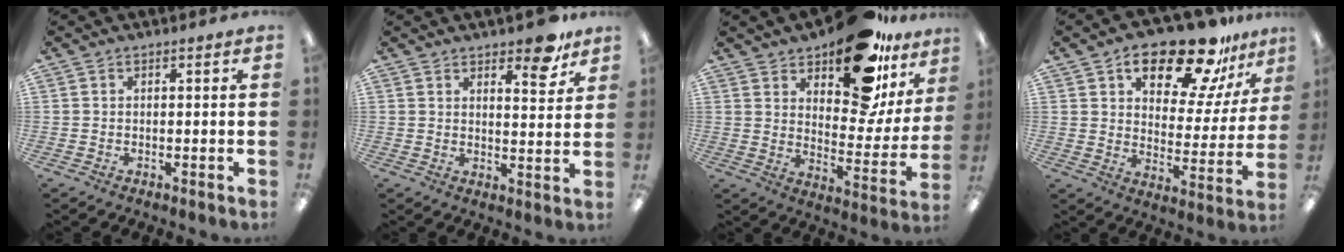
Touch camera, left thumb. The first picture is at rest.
{"total": 7.3, "force": [5.8, 2.6, 3.7], "torque": [-0.031, -0.038, 0.094]}
{"total": 19.5, "force": [14.6, 7.9, 10.2], "torque": [-0.133, -0.103, 0.245]}
{"total": 19.5, "force": [14.0, 7.8, 11.2], "torque": [-0.164, -0.084, 0.231]}